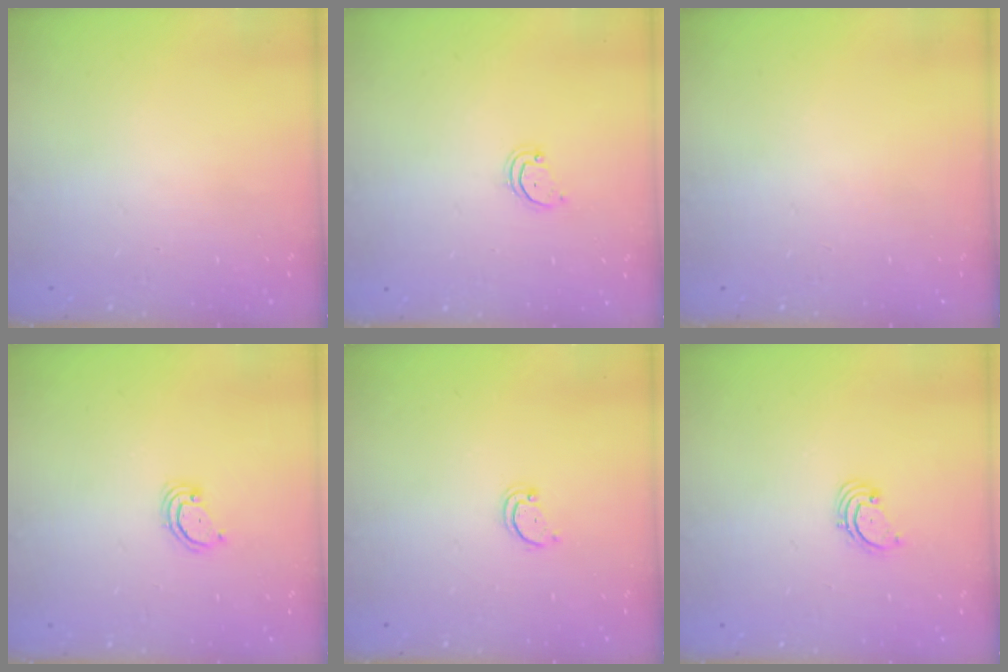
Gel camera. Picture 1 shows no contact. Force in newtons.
{"total": 2.6, "press": 2.6, "slide": 0.2}
{"total": 0.0}
{"total": 2.9, "press": 2.9, "slide": 0.2}
{"total": 1.9, "press": 1.9, "slide": 0.2}
{"total": 1.7, "press": 1.7, "slide": 0.2}